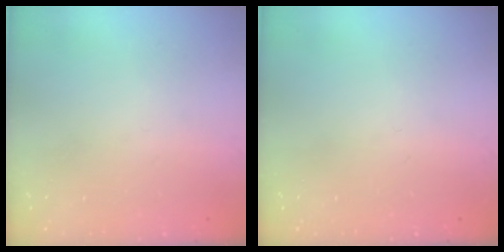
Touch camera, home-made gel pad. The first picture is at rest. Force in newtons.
{"total": 0.0}